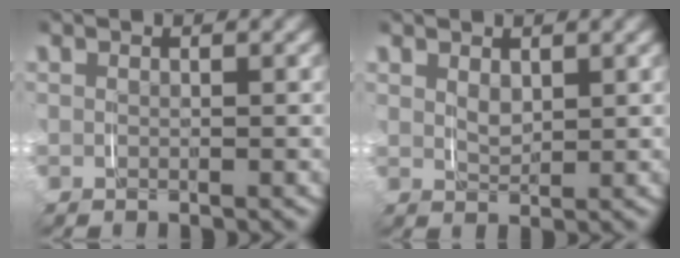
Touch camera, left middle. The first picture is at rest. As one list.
[{"total": 1.5, "force": [1.0, 0.7, 0.9], "torque": [-0.021, -0.011, 0.024]}]